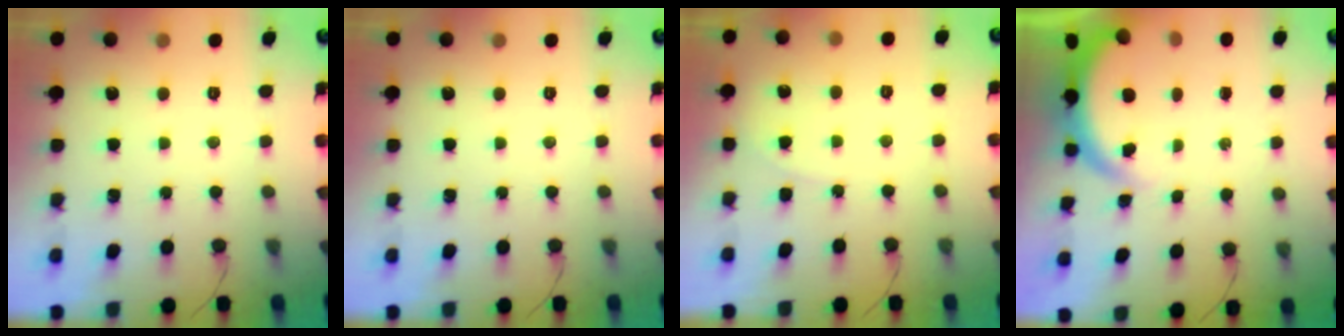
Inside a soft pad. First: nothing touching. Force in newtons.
{"total": 0.0}
{"total": 4.6, "press": 4.3, "slide": 1.6}
{"total": 4.0, "press": 3.8, "slide": 1.0}